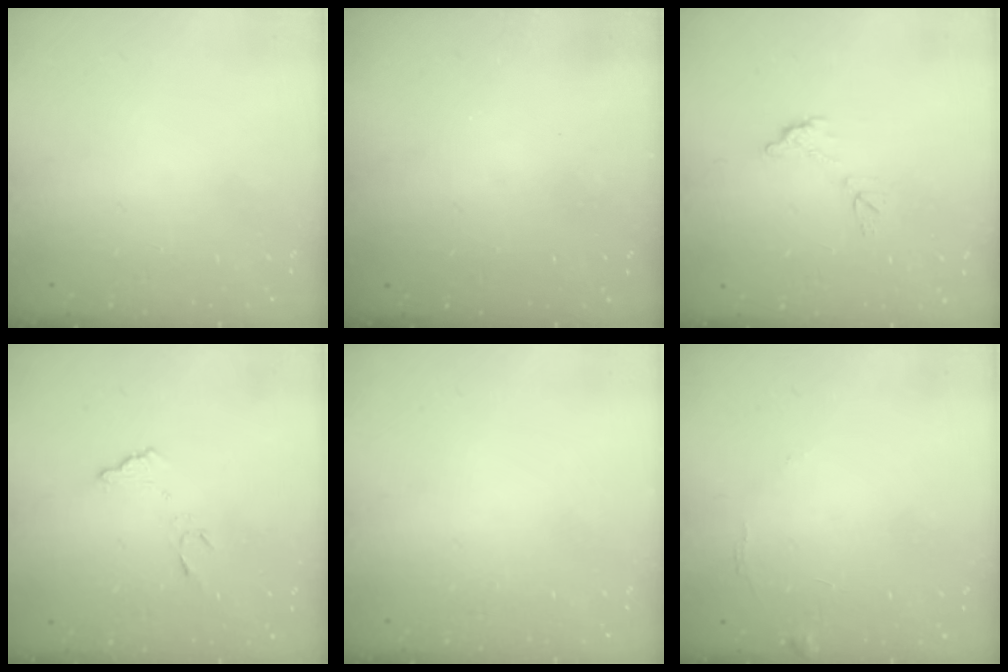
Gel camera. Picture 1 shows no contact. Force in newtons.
{"total": 3.1, "press": 3.1, "slide": 0.1}
{"total": 6.6, "press": 6.6, "slide": 0.3}
{"total": 7.2, "press": 7.1, "slide": 0.5}
{"total": 0.0}
{"total": 6.5, "press": 6.5, "slide": 0.3}